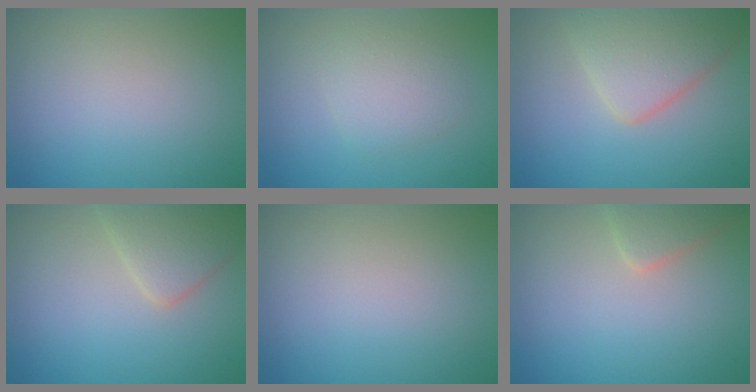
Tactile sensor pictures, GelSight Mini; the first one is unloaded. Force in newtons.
{"total": 2.3, "press": 2.3, "slide": 0.1}
{"total": 5.2, "press": 5.2, "slide": 0.3}
{"total": 3.4, "press": 3.4, "slide": 0.1}
{"total": 0.0}
{"total": 2.3, "press": 2.3, "slide": 0.1}